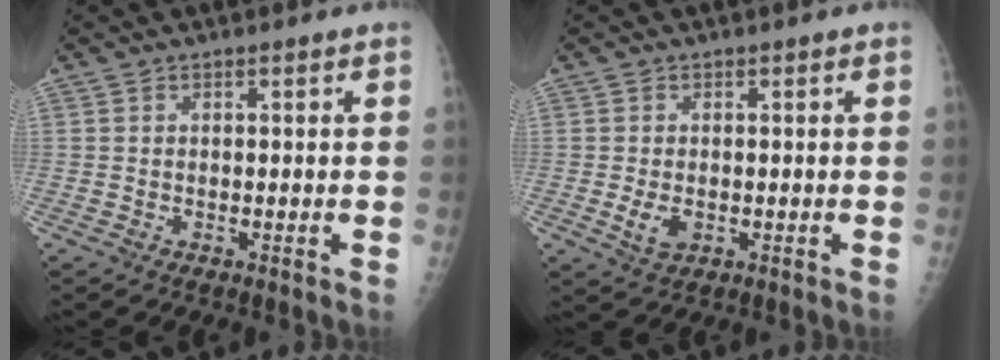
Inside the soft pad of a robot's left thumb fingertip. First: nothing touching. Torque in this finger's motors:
{"motor_torque": [-0.27, 0.36, 0.39, 0.16, 0.01]}